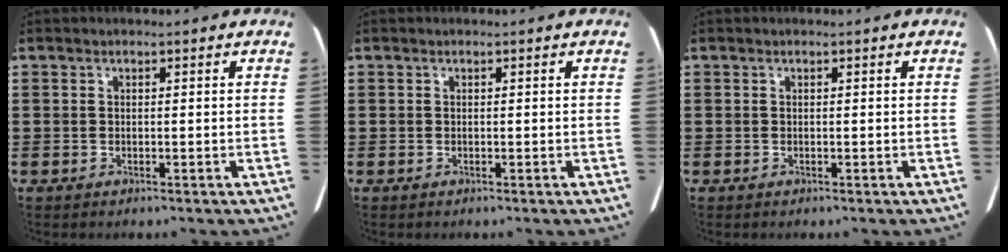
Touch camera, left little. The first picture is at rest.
{"total": 0.0}
{"total": 0.0}